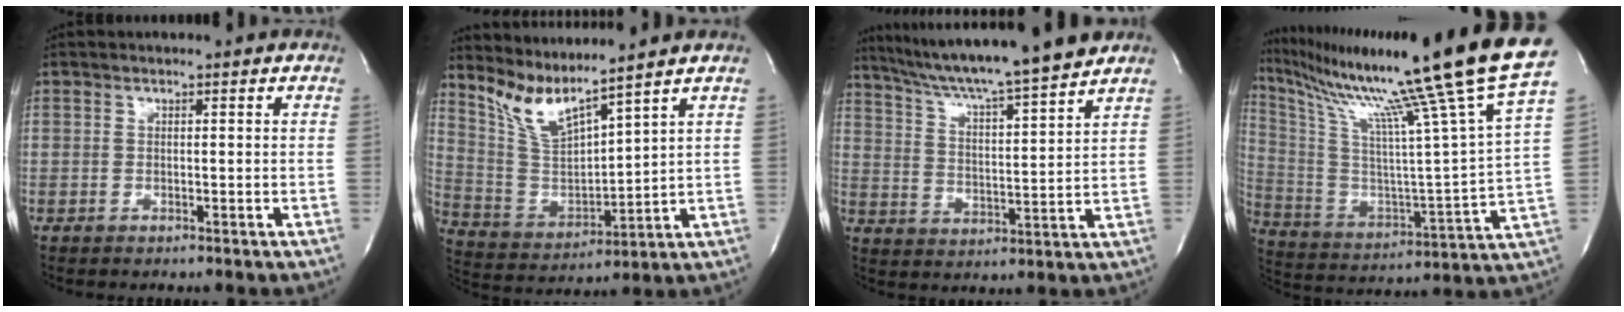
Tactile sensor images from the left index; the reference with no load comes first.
{"total": 8.1, "force": [7.2, -0.6, 3.8], "torque": [-0.089, -0.013, 0.159]}
{"total": 16.1, "force": [14.3, -1.3, 7.4], "torque": [-0.129, -0.005, 0.219]}
{"total": 29.0, "force": [22.4, -3.0, 18.1], "torque": [-0.323, -0.062, 0.342]}